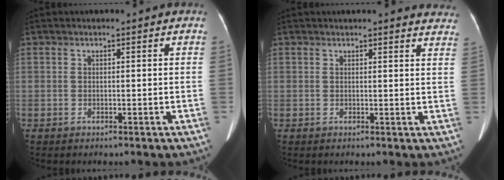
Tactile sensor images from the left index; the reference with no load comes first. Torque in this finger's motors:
{"motor_torque": [0.94, -1.20, 0.07, 0.02]}